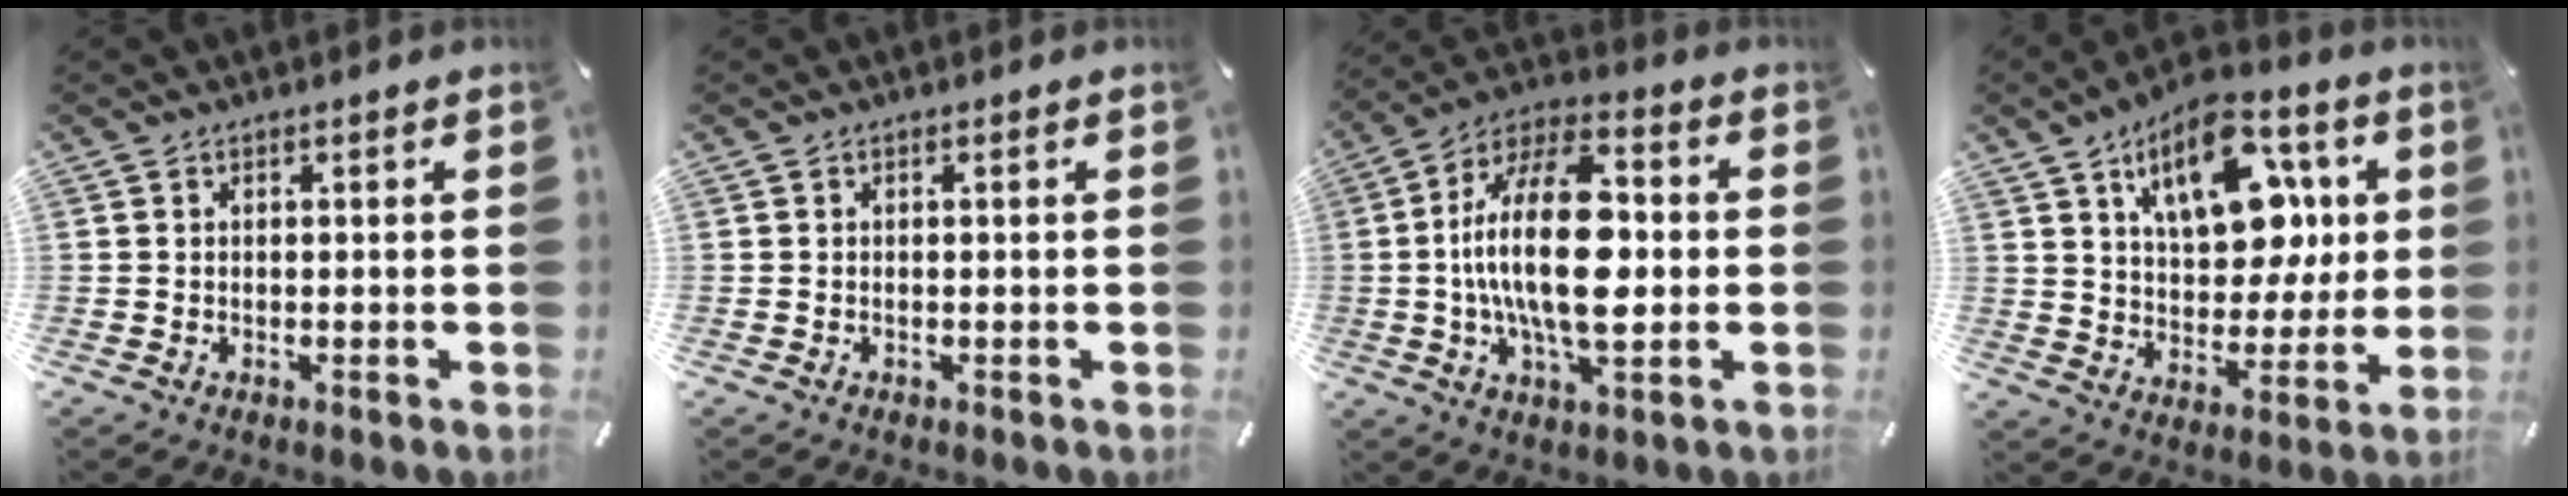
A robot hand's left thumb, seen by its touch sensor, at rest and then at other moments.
{"total": 0.5, "force": [-0.2, 0.1, 0.5], "torque": [-0.009, -0.002, -0.003]}
{"total": 21.6, "force": [-0.9, 9.9, 19.1], "torque": [-0.375, -0.005, -0.019]}
{"total": 17.7, "force": [7.3, 10.8, 12.0], "torque": [-0.176, -0.017, 0.126]}